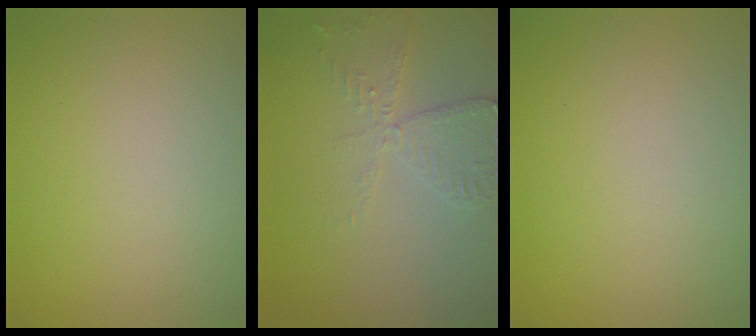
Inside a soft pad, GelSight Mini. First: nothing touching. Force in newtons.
{"total": 2.9, "press": 2.8, "slide": 0.6}
{"total": 0.0}